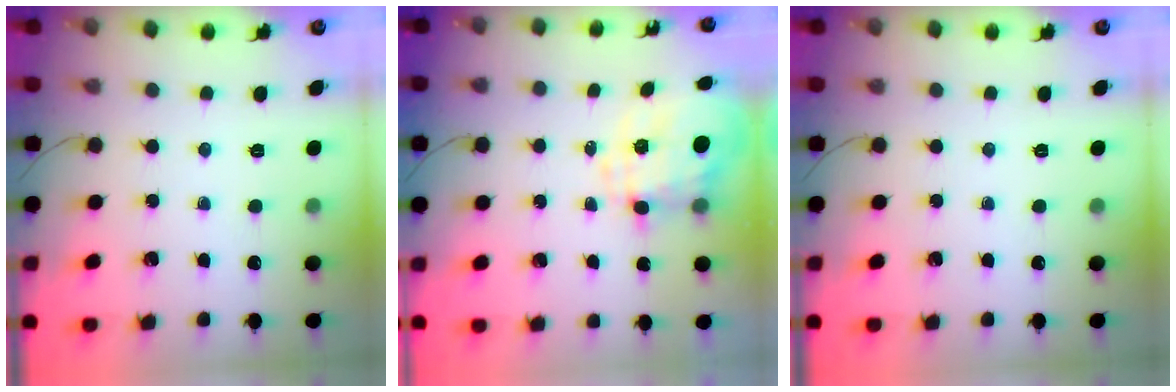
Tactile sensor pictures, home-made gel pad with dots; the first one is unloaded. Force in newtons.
{"total": 8.7, "press": 8.5, "slide": 1.7}
{"total": 0.0}